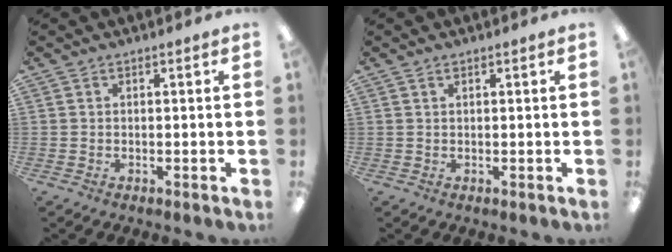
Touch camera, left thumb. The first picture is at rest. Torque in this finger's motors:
{"motor_torque": [-0.03, 0.01, -0.30, 0.12, 0.01]}